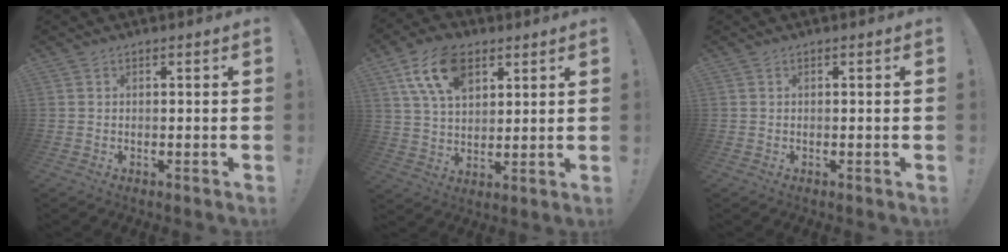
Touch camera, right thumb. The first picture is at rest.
{"total": 14.5, "force": [7.4, 8.6, 9.0], "torque": [-0.168, -0.015, 0.140]}
{"total": 0.0}